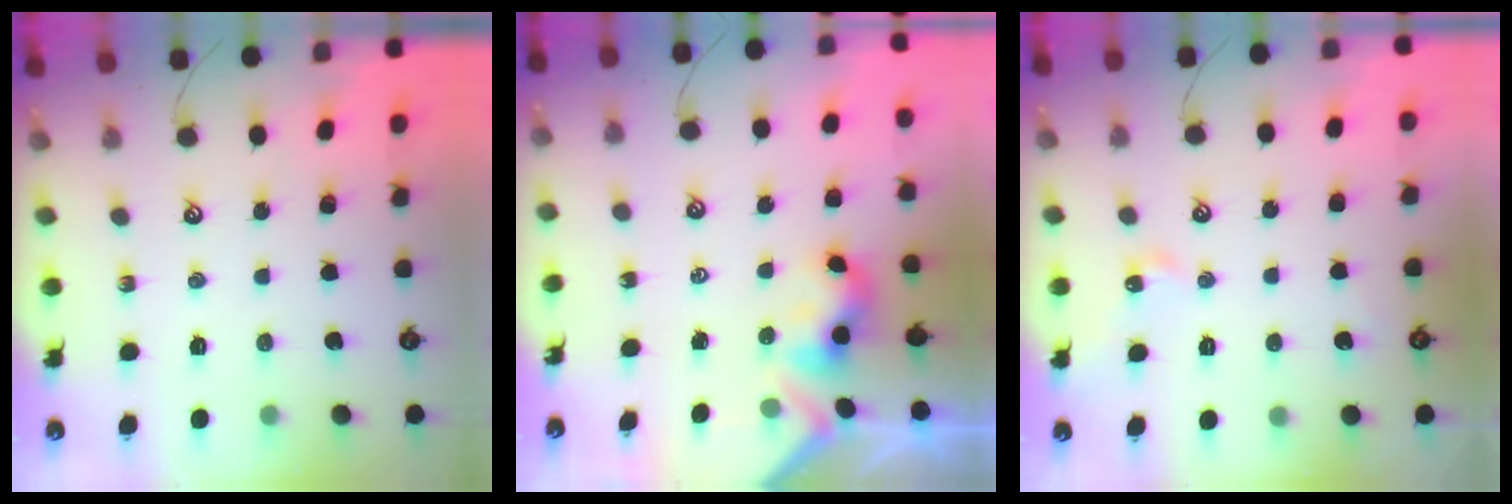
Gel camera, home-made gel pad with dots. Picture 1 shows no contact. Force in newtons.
{"total": 3.7, "press": 3.7, "slide": 0.3}
{"total": 1.9, "press": 1.9, "slide": 0.2}